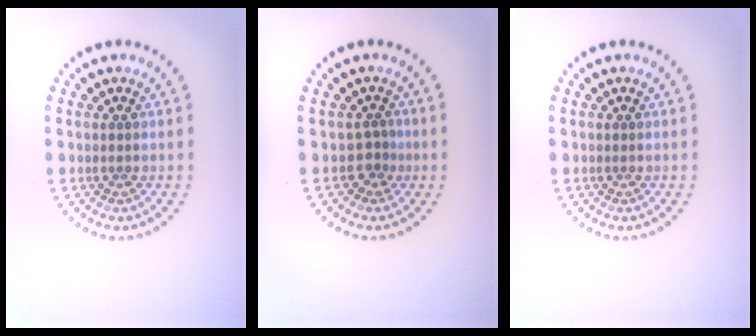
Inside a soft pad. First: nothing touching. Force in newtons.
{"total": 1.5, "press": 1.0, "slide": 1.2}
{"total": 0.0}